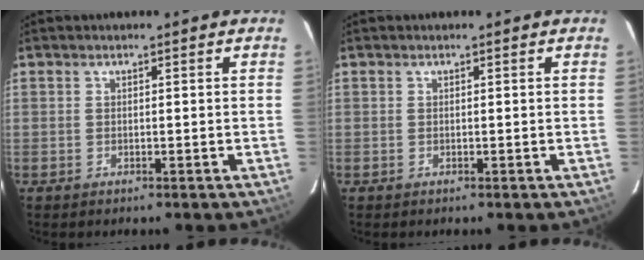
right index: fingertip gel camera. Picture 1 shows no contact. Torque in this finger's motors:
{"motor_torque": [0.00, 0.00, 0.00, 0.00]}